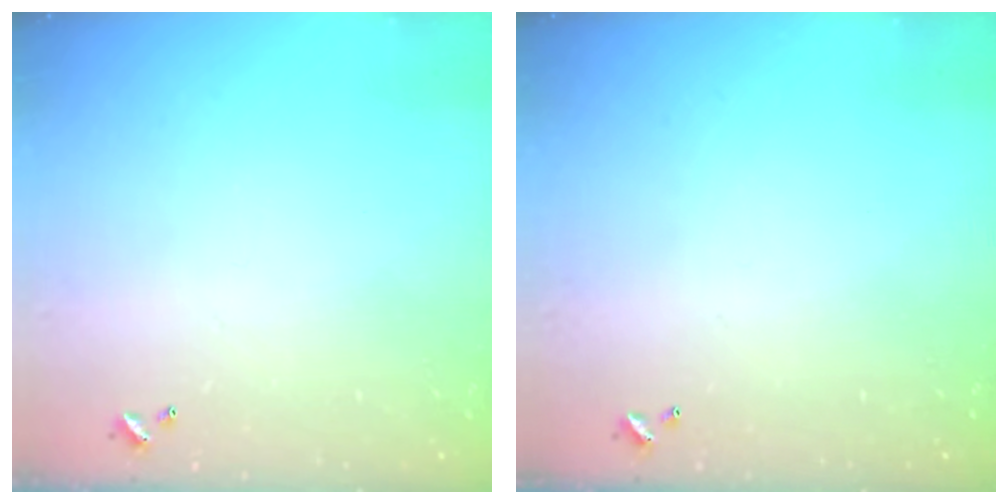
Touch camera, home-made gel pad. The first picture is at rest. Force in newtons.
{"total": 0.0}